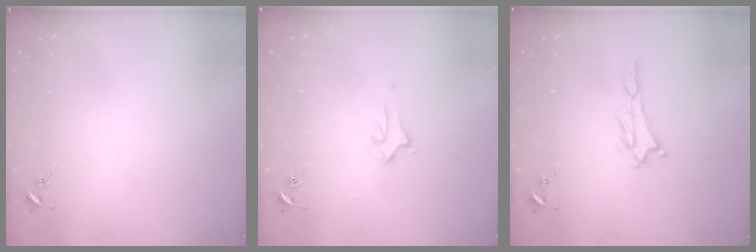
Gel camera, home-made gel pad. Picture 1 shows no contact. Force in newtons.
{"total": 1.9, "press": 1.9, "slide": 0.1}
{"total": 1.8, "press": 1.8, "slide": 0.1}